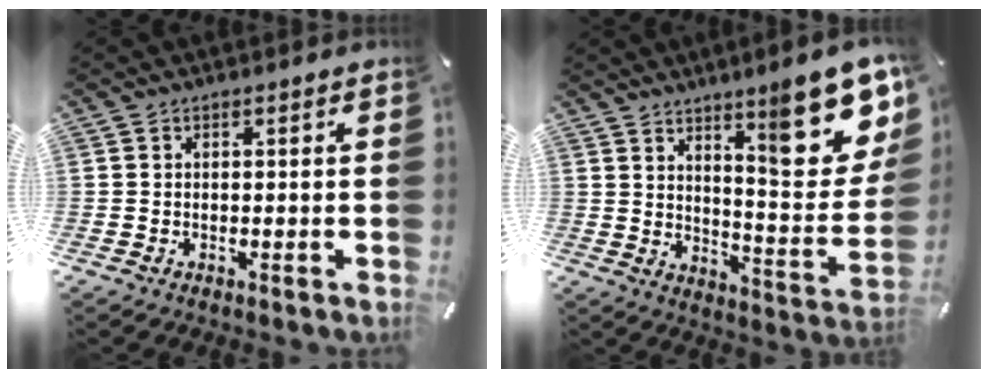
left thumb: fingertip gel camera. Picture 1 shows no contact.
{"total": 19.4, "force": [11.8, 6.2, 14.1], "torque": [-0.178, -0.091, 0.186]}